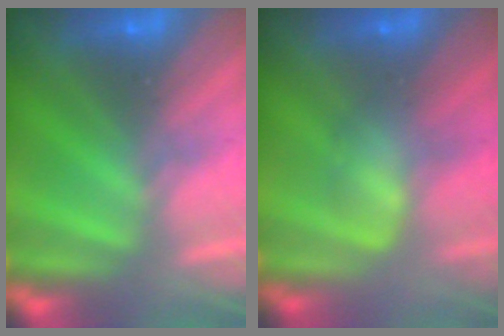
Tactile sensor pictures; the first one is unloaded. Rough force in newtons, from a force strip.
{"total": 2.8}